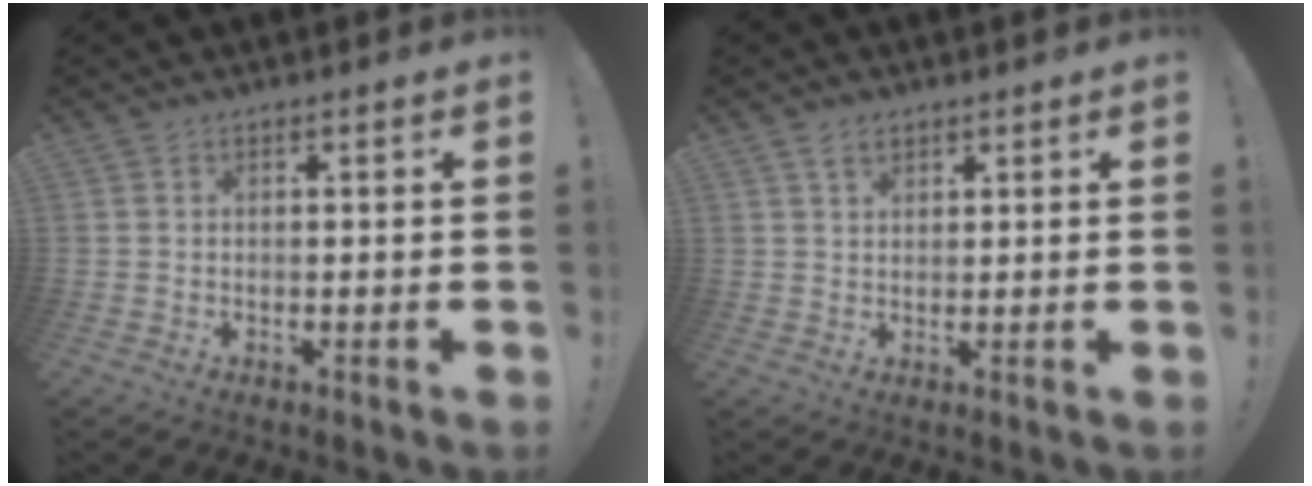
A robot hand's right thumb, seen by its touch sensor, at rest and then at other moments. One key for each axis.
{"total": 3.2, "fx": 2.1, "fy": 1.8, "fz": 1.5, "tx": -0.019, "ty": -0.007, "tz": 0.036}